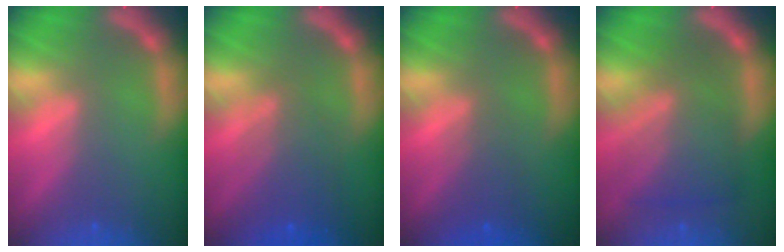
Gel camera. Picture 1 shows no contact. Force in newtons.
{"total": 5.1}
{"total": 2.5}
{"total": 7.6}